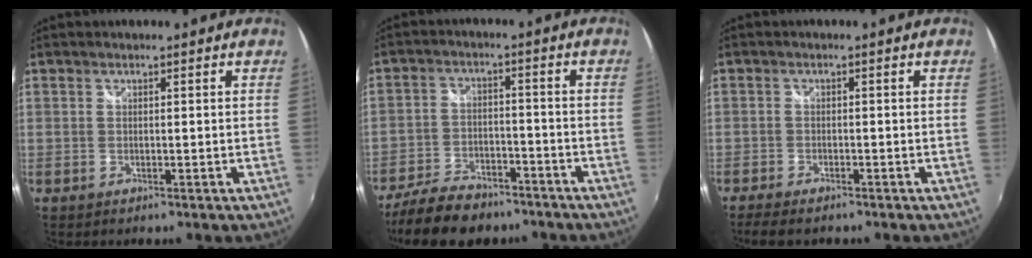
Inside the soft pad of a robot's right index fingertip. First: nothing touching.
{"total": 14.6, "force": [-11.4, 6.5, 6.5], "torque": [-0.156, -0.011, -0.183]}
{"total": 5.0, "force": [-4.2, 1.5, 2.3], "torque": [-0.064, -0.019, -0.076]}